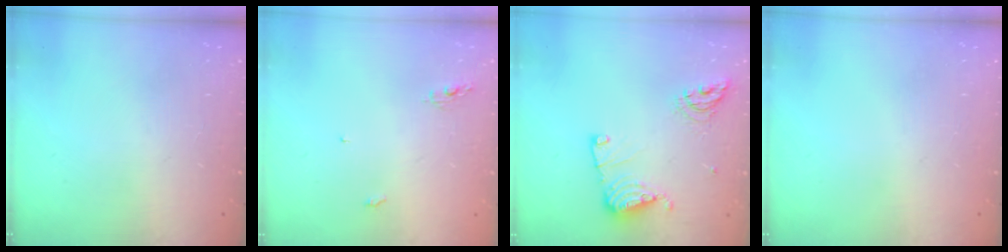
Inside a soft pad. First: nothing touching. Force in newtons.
{"total": 3.4, "press": 3.4, "slide": 0.0}
{"total": 11.8, "press": 11.7, "slide": 1.4}
{"total": 0.0}